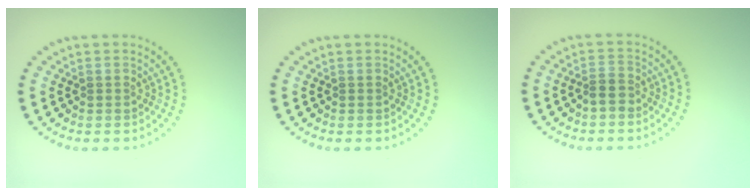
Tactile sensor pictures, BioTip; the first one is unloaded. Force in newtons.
{"total": 0.0}
{"total": 1.6, "press": 1.4, "slide": 0.8}